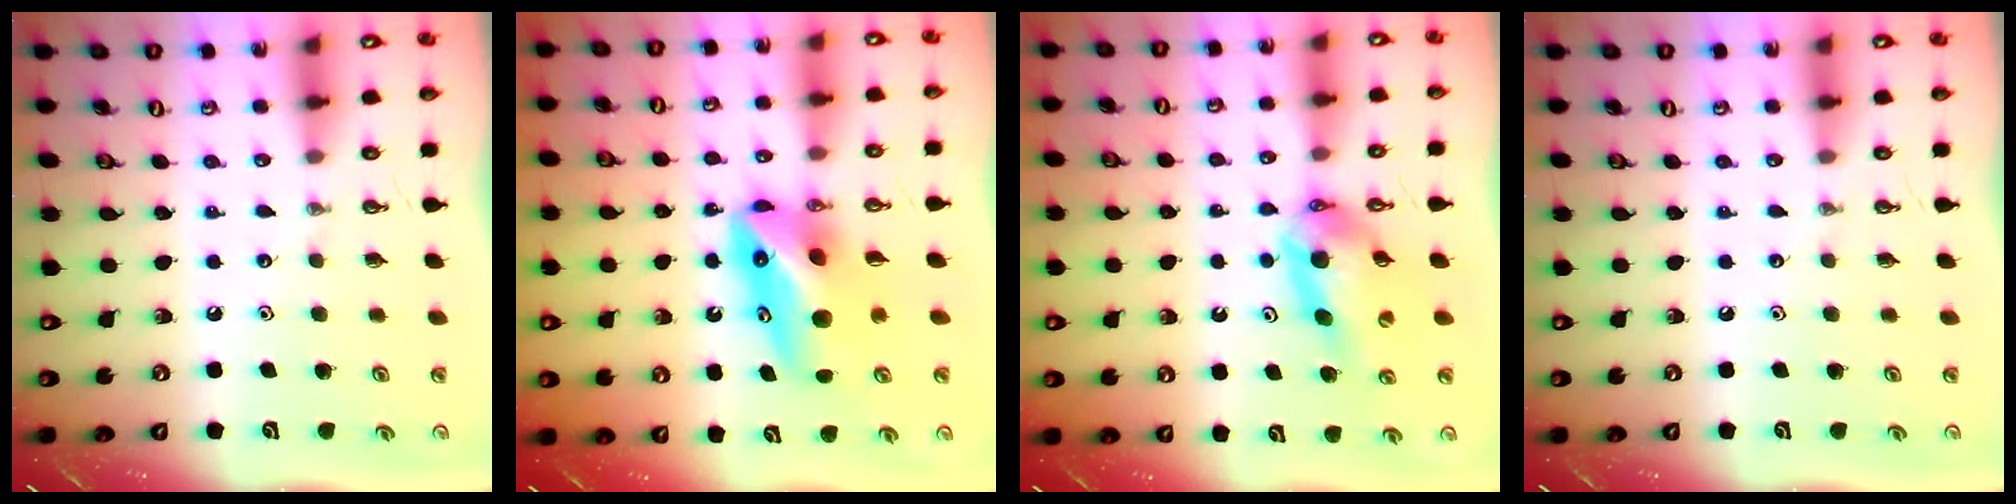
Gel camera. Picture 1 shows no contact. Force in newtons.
{"total": 10.9, "press": 10.8, "slide": 1.6}
{"total": 9.6, "press": 9.6, "slide": 1.0}
{"total": 0.0}